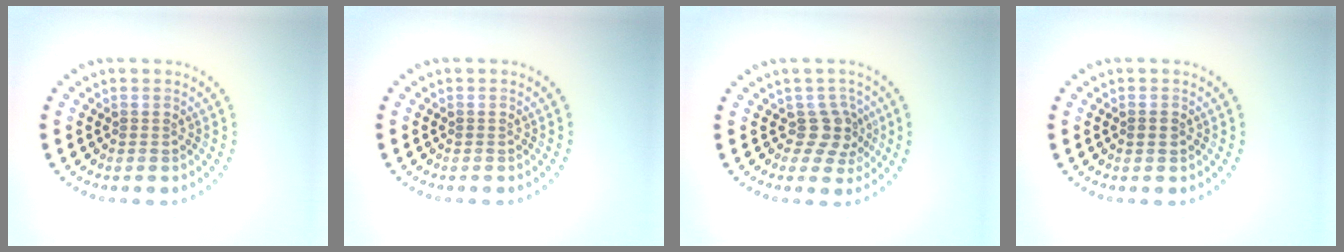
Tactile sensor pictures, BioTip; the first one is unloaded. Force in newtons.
{"total": 0.0}
{"total": 2.5, "press": 1.9, "slide": 1.6}
{"total": 0.9, "press": 0.9, "slide": 0.2}